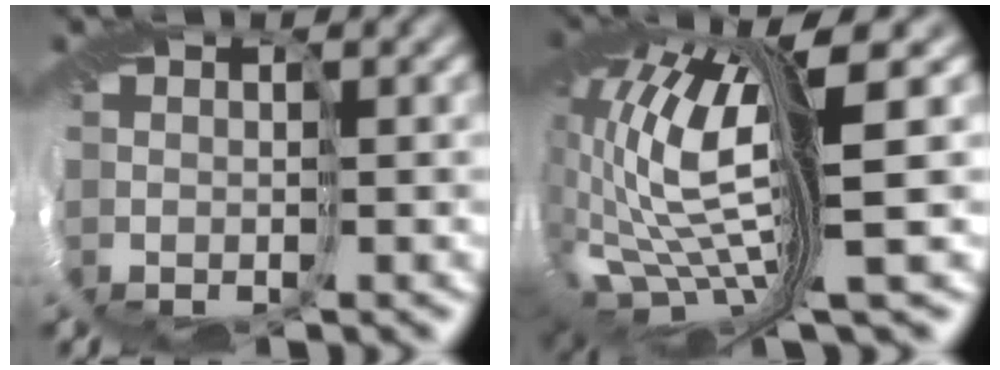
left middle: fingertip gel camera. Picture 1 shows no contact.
{"total": 13.5, "force": [1.8, 4.1, 12.8], "torque": [-0.281, -0.013, 0.057]}